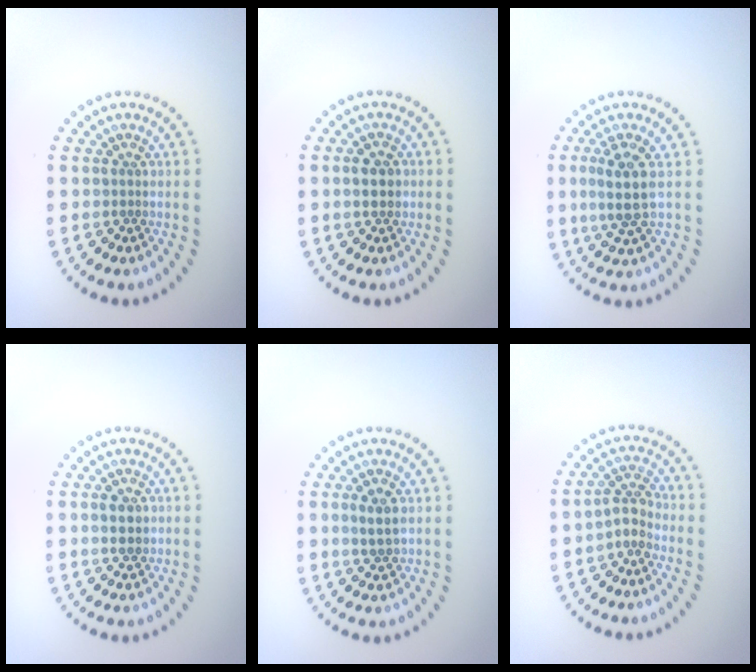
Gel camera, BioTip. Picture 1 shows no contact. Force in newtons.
{"total": 2.0, "press": 2.0, "slide": 0.1}
{"total": 3.4, "press": 2.8, "slide": 1.9}
{"total": 1.9, "press": 1.9, "slide": 0.2}
{"total": 1.4, "press": 1.3, "slide": 0.5}
{"total": 2.3, "press": 1.7, "slide": 1.6}